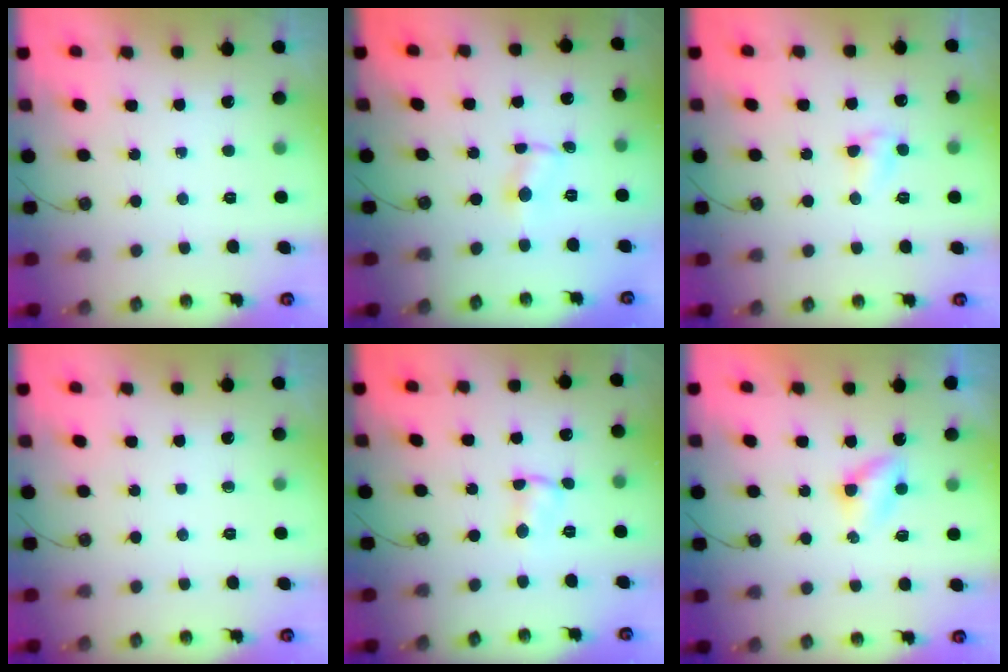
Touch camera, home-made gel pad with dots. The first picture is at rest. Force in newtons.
{"total": 1.1, "press": 1.1, "slide": 0.2}
{"total": 3.7, "press": 3.7, "slide": 0.3}
{"total": 0.0}
{"total": 1.3, "press": 1.2, "slide": 0.4}
{"total": 3.5, "press": 3.5, "slide": 0.4}